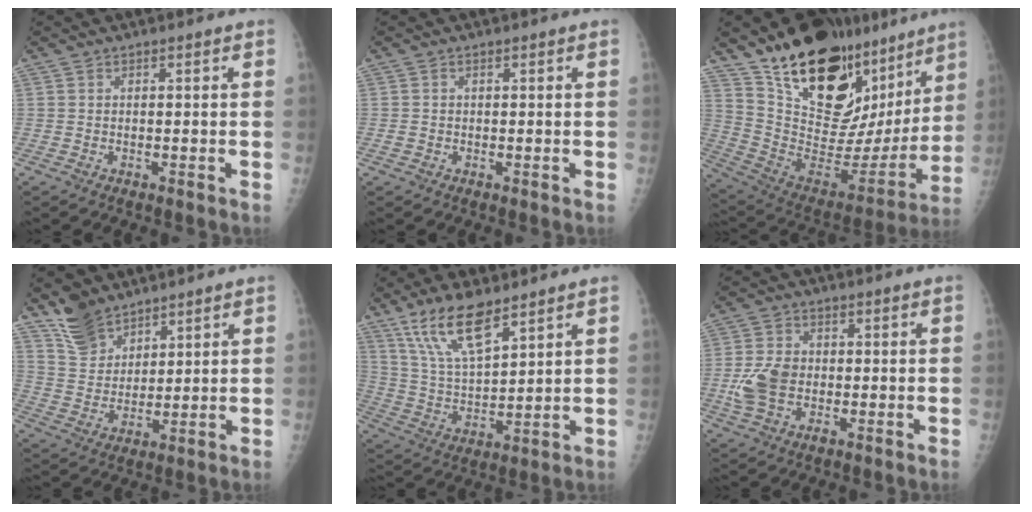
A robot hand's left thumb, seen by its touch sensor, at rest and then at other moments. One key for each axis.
{"total": 0.9, "fx": -0.3, "fy": 0.7, "fz": 0.3, "tx": -0.002, "ty": 0.002, "tz": -0.004}
{"total": 32.5, "fx": 19.5, "fy": 16.0, "fz": 20.5, "tx": -0.288, "ty": -0.059, "tz": 0.326}
{"total": 8.0, "fx": 6.4, "fy": 4.2, "fz": 2.2, "tx": -0.022, "ty": -0.037, "tz": 0.136}
{"total": 12.3, "fx": 8.4, "fy": 3.8, "fz": 8.1, "tx": -0.144, "ty": -0.039, "tz": 0.172}
{"total": 7.7, "fx": -1.1, "fy": 5.4, "fz": 5.4, "tx": -0.101, "ty": 0.008, "tz": -0.020}